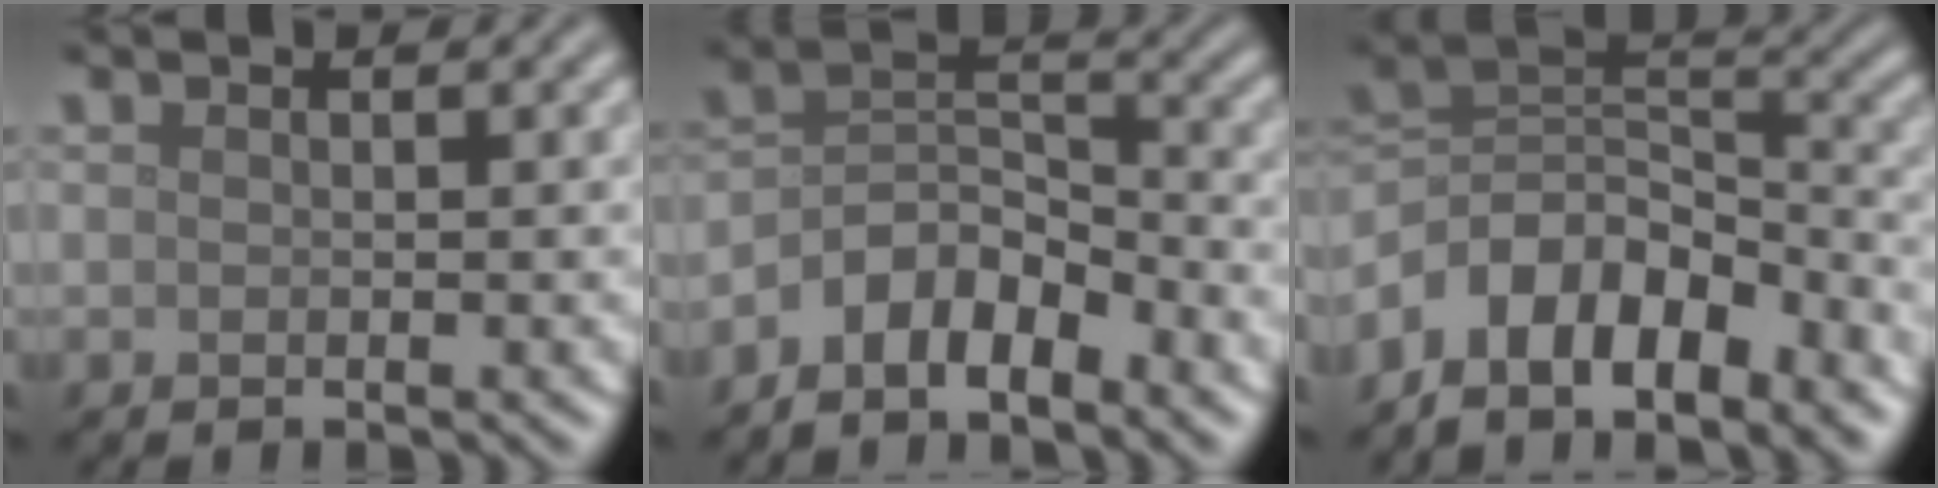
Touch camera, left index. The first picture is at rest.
{"total": 5.3, "force": [-3.8, 2.2, 3.0], "torque": [-0.048, 0.011, -0.078]}
{"total": 9.0, "force": [-6.1, 4.2, 5.1], "torque": [-0.072, 0.007, -0.123]}